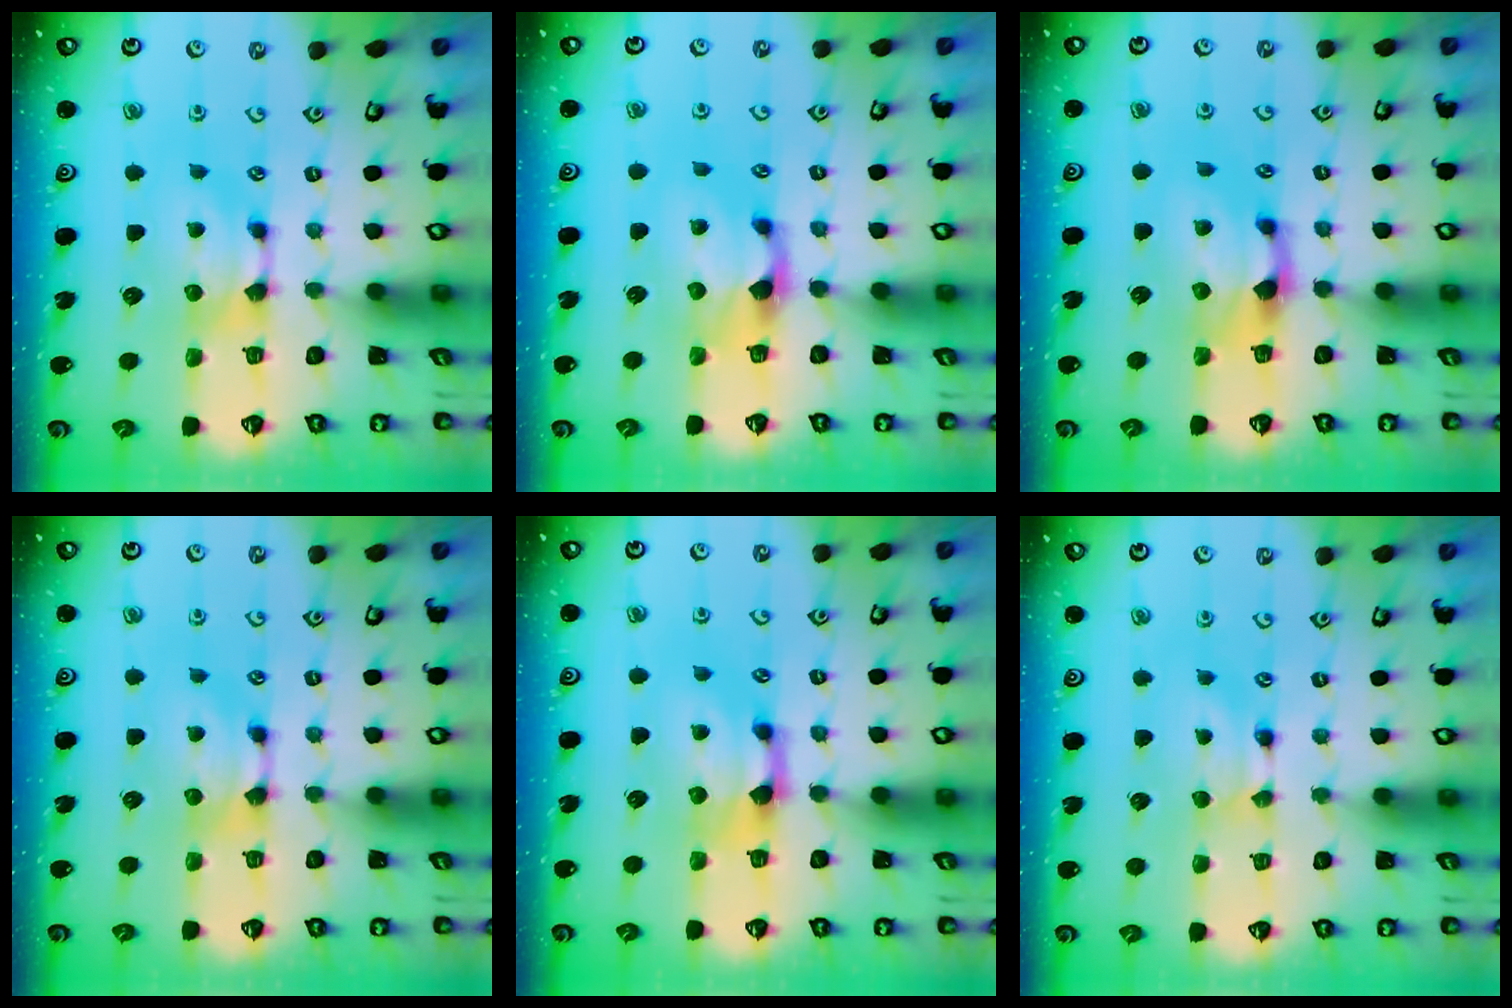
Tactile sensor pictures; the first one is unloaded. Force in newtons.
{"total": 2.2, "press": 1.8, "slide": 1.1}
{"total": 1.9, "press": 1.4, "slide": 1.3}
{"total": 0.0}
{"total": 1.5, "press": 0.5, "slide": 1.4}
{"total": 0.0}